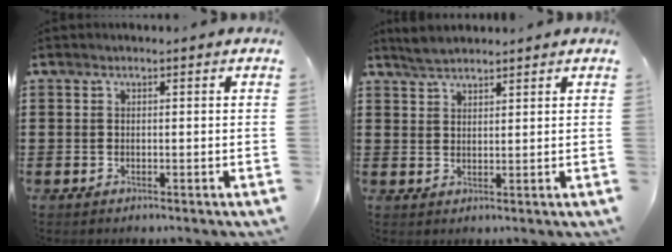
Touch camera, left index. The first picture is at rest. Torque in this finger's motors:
{"motor_torque": [0.67, -0.48, 0.17, 0.04]}